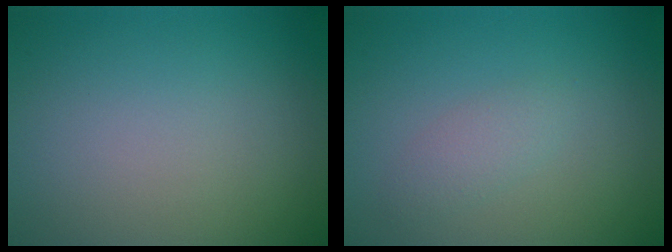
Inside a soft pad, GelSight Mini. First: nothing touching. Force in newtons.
{"total": 1.4, "press": 1.4, "slide": 0.1}